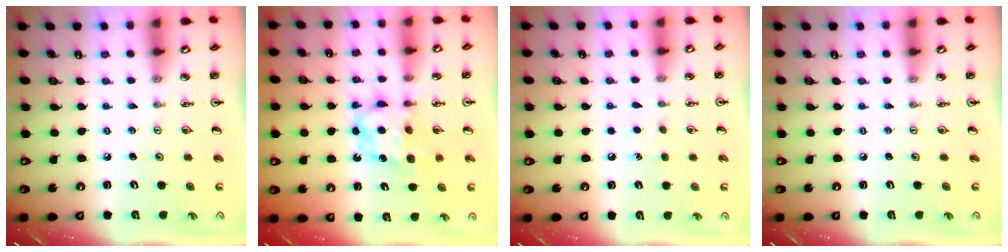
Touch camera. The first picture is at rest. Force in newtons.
{"total": 6.4, "press": 6.3, "slide": 0.4}
{"total": 4.7, "press": 4.6, "slide": 0.5}
{"total": 0.0}